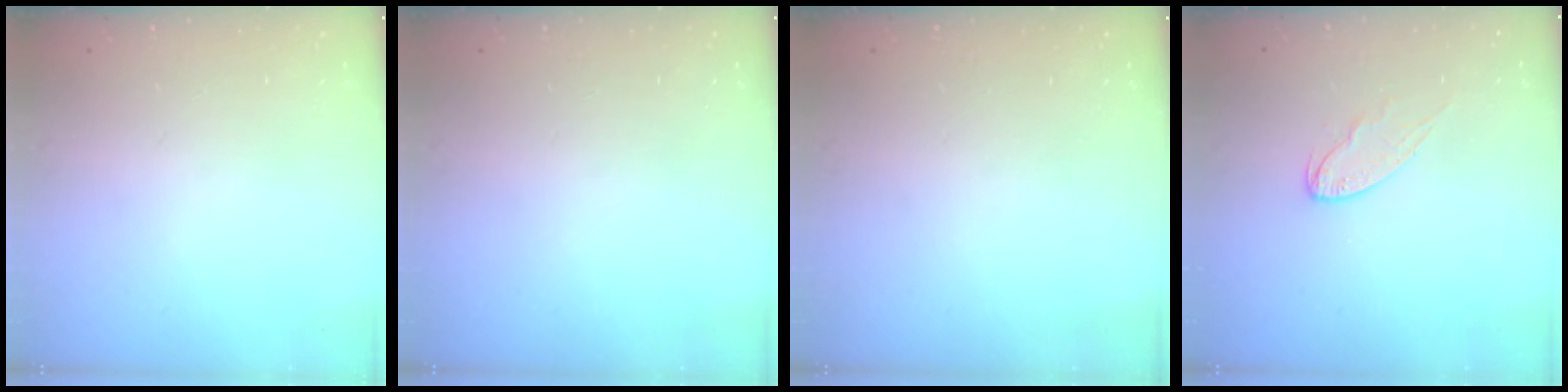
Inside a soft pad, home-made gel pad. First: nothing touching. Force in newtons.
{"total": 0.0}
{"total": 0.0}
{"total": 6.3, "press": 6.3, "slide": 0.6}